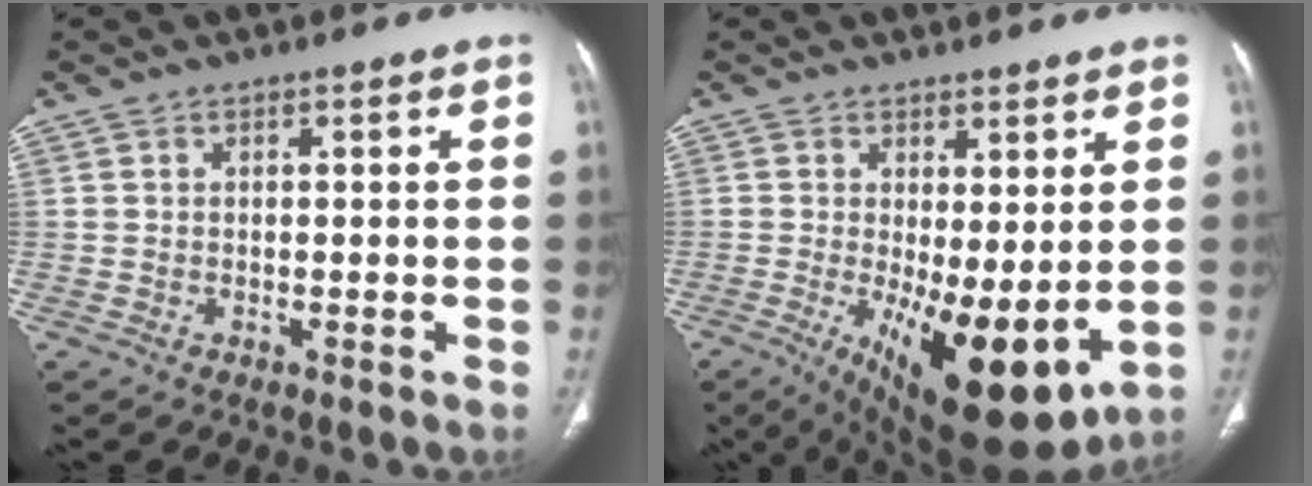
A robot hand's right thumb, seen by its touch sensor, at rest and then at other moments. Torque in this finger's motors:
{"motor_torque": [-0.02, 1.04, 0.08, -0.23, 0.38]}